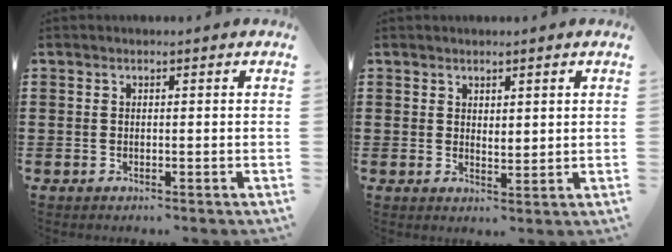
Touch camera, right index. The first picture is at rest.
{"total": 1.5, "force": [1.3, 0.6, 0.4], "torque": [-0.009, 0.004, 0.025]}